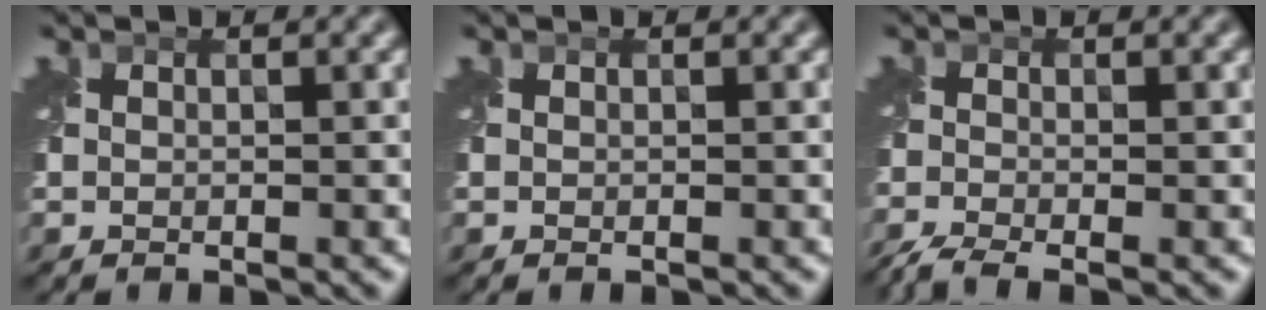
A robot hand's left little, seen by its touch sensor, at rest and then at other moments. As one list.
[{"total": 0.0}, {"total": 3.7, "force": [-3.1, 0.8, 2.0], "torque": [-0.045, -0.018, -0.073]}]